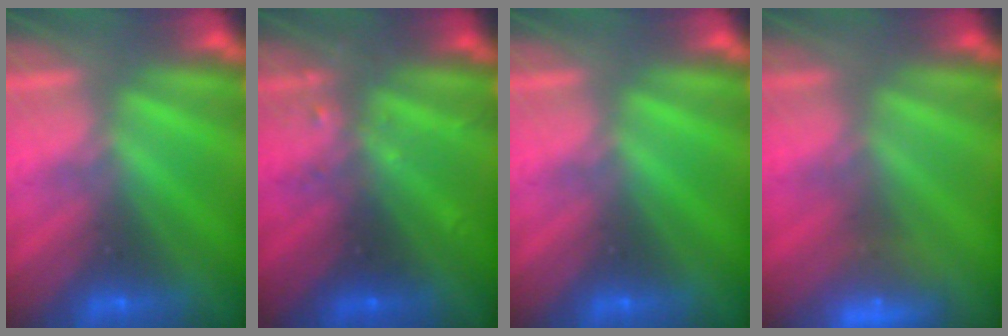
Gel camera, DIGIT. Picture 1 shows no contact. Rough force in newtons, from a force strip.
{"total": 2.4}
{"total": 0.0}
{"total": 7.3}